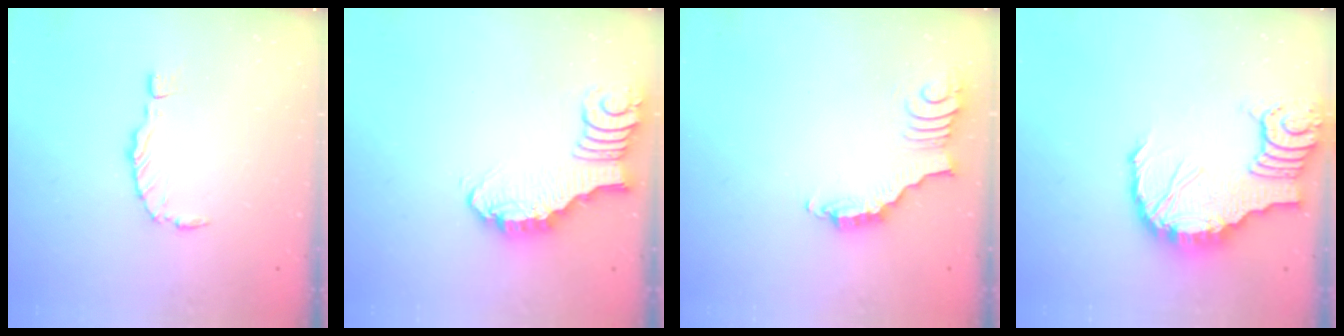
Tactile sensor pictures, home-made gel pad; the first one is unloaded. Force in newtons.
{"total": 2.9, "press": 2.9, "slide": 0.3}
{"total": 3.0, "press": 2.9, "slide": 0.5}
{"total": 14.7, "press": 14.6, "slide": 1.5}